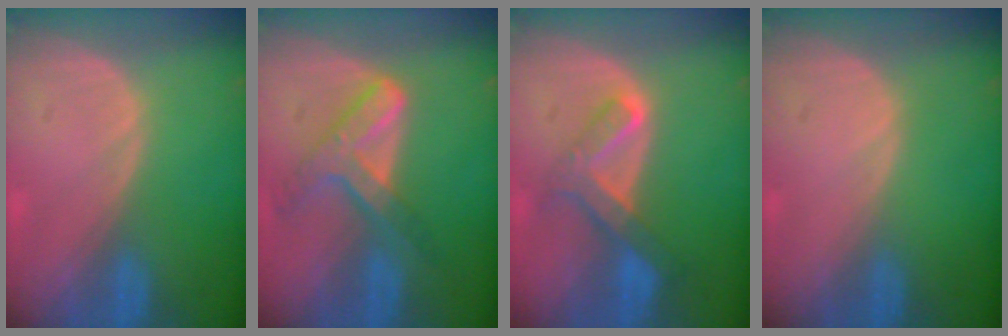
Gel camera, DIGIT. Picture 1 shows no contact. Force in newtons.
{"total": 7.4, "press": 6.3, "slide": 3.9}
{"total": 6.6, "press": 5.8, "slide": 3.0}
{"total": 0.0}